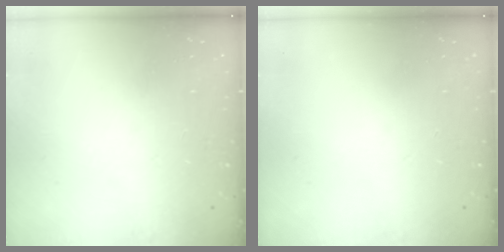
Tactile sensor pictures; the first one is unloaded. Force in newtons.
{"total": 0.0}